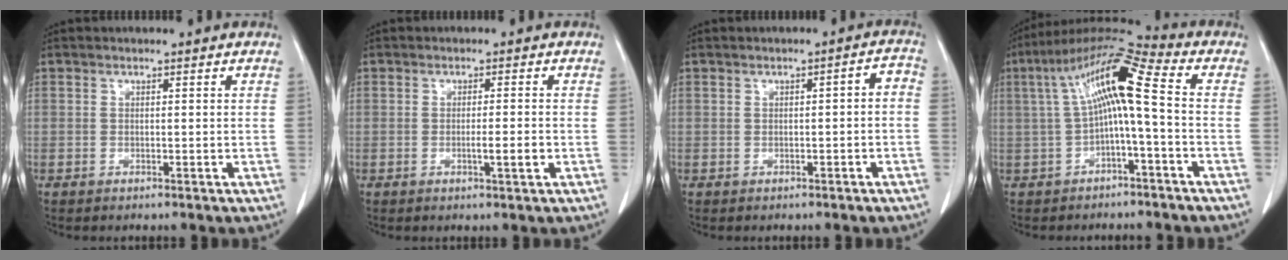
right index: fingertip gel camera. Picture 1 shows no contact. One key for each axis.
{"total": 2.7, "fx": -0.8, "fy": 0.0, "fz": 2.6, "tx": -0.042, "ty": -0.003, "tz": -0.012}
{"total": 2.5, "fx": -0.7, "fy": 0.9, "fz": 2.2, "tx": -0.026, "ty": 0.018, "tz": -0.008}
{"total": 11.5, "fx": 0.3, "fy": 0.9, "fz": 11.4, "tx": -0.211, "ty": 0.044, "tz": 0.000}